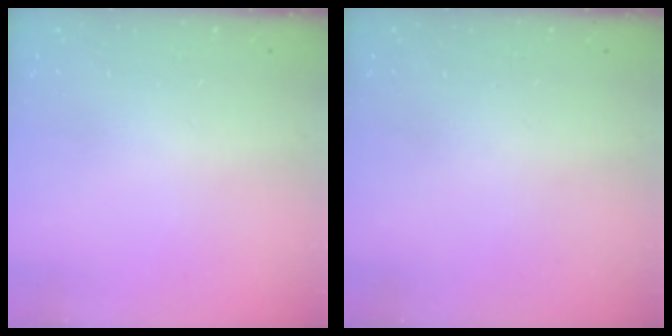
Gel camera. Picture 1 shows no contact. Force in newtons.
{"total": 0.6, "press": 0.0, "slide": 0.6}